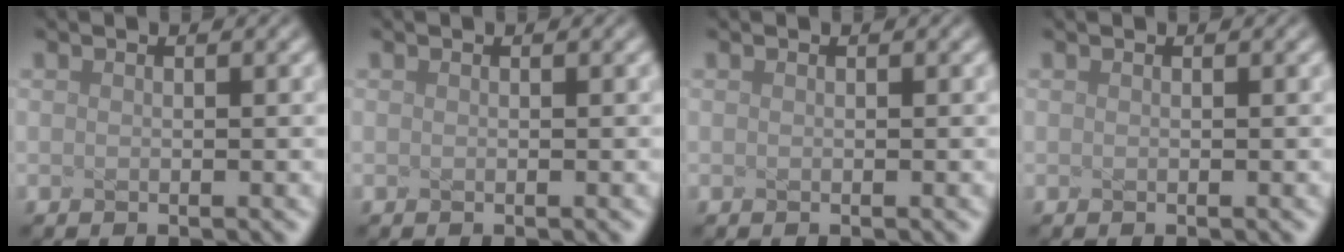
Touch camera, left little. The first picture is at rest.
{"total": 0.0}
{"total": 0.0}
{"total": 0.0}